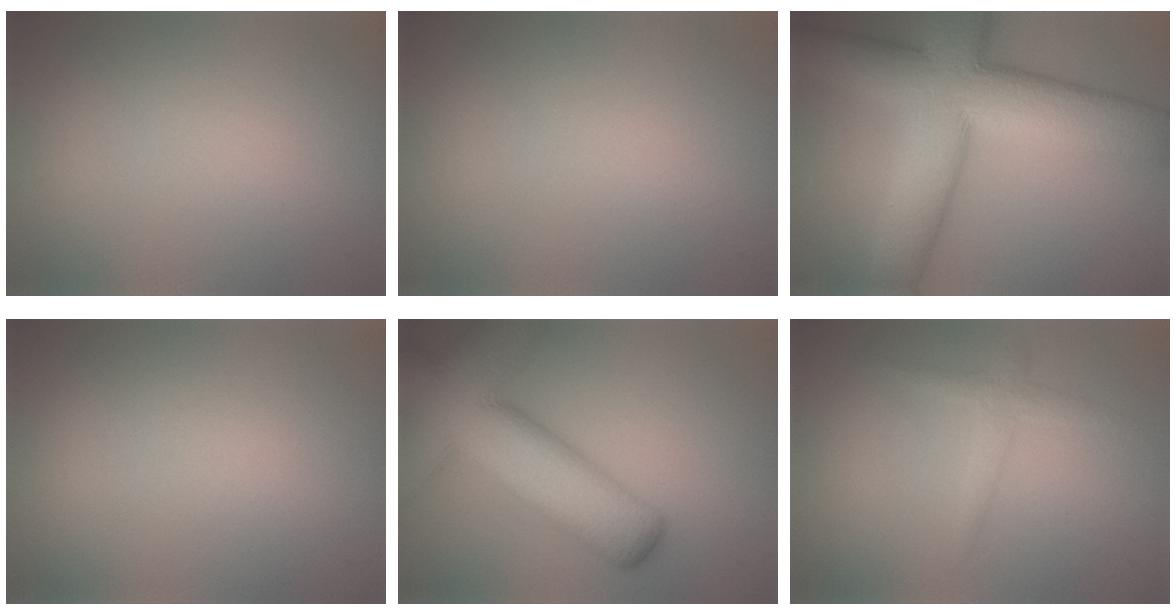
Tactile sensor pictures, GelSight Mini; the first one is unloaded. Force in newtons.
{"total": 0.0}
{"total": 12.7, "press": 12.7, "slide": 0.7}
{"total": 0.0}
{"total": 13.4, "press": 13.3, "slide": 0.7}
{"total": 1.6, "press": 1.6, "slide": 0.1}